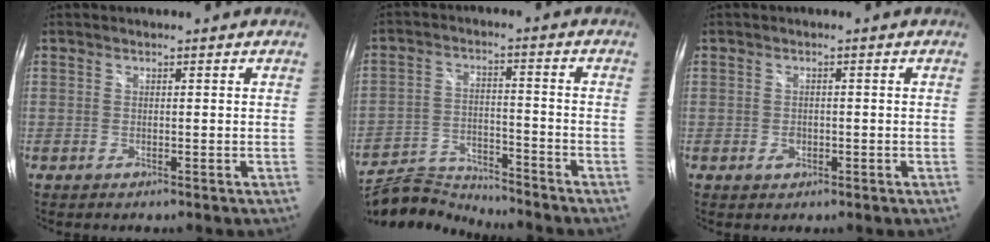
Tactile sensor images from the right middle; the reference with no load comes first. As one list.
[{"total": 13.5, "force": [-13.0, 1.7, 3.1], "torque": [-0.081, -0.007, -0.231]}, {"total": 1.7, "force": [-0.7, 1.4, 0.8], "torque": [-0.012, 0.001, -0.011]}]